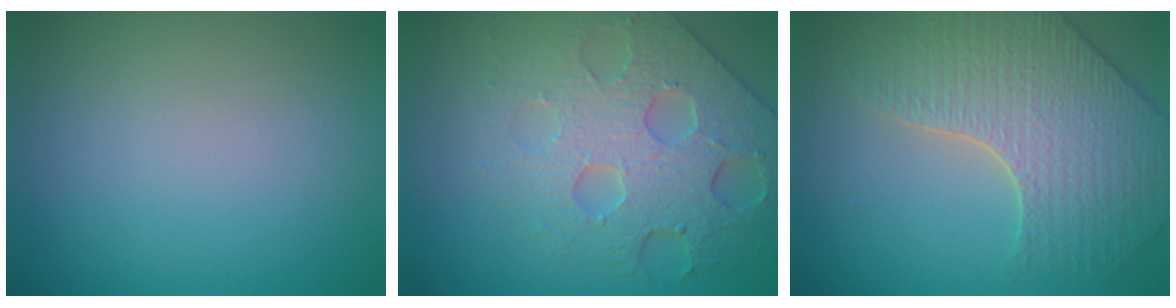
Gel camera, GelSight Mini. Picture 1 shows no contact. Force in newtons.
{"total": 7.1, "press": 5.5, "slide": 4.5}
{"total": 4.5, "press": 4.3, "slide": 1.1}